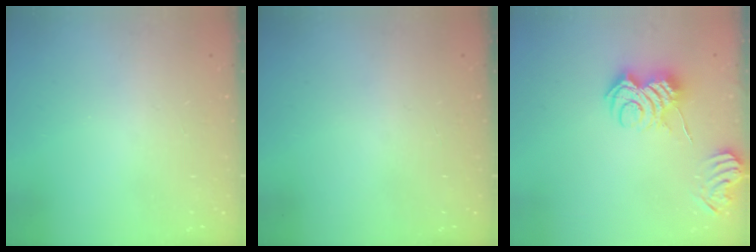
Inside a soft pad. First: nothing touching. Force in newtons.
{"total": 0.0}
{"total": 6.2, "press": 6.2, "slide": 0.4}